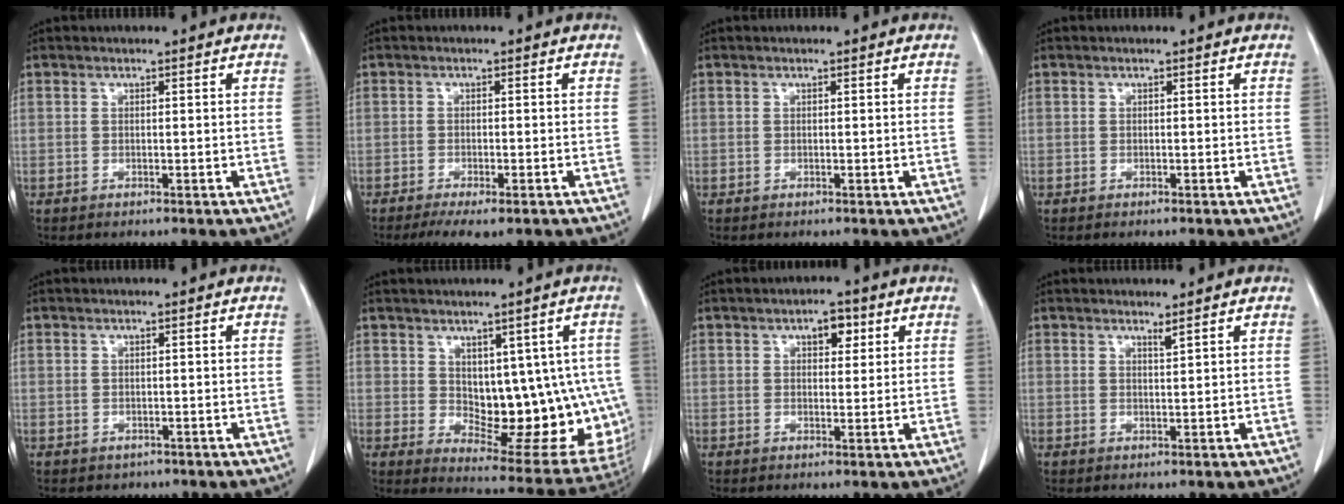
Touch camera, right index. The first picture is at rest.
{"total": 5.2, "force": [-3.7, 1.1, 3.4], "torque": [-0.051, -0.013, -0.054]}
{"total": 0.0}
{"total": 0.0}
{"total": 1.3, "force": [-0.6, 1.1, 0.0], "torque": [-0.005, 0.003, -0.007]}
{"total": 15.9, "force": [0.0, 8.0, 13.7], "torque": [-0.139, 0.002, 0.024]}
{"total": 3.3, "force": [1.6, 1.7, 2.4], "torque": [-0.033, 0.007, 0.022]}
{"total": 0.9, "force": [0.8, -0.3, 0.4], "torque": [-0.016, -0.011, 0.017]}